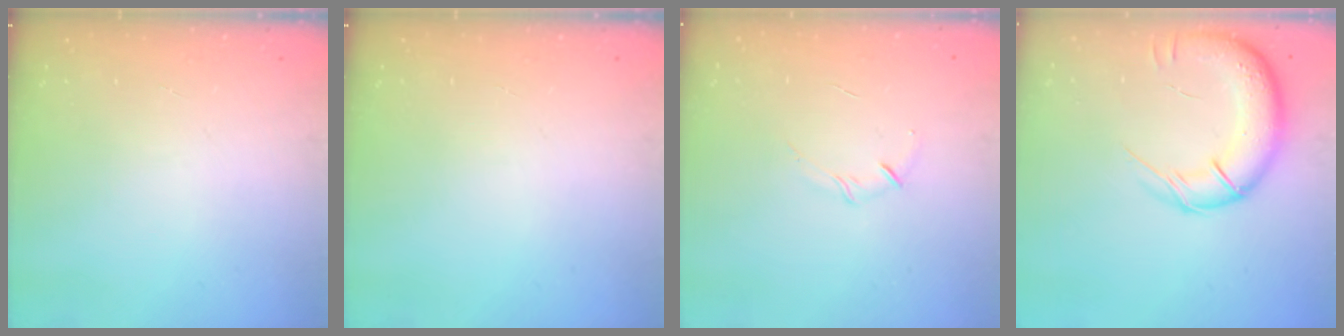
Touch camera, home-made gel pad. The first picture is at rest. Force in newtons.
{"total": 0.0}
{"total": 3.7, "press": 3.6, "slide": 1.1}
{"total": 15.8, "press": 15.3, "slide": 4.0}